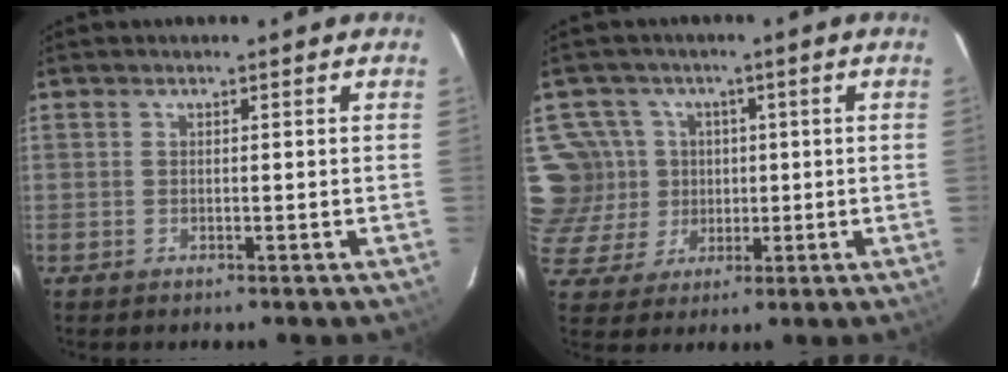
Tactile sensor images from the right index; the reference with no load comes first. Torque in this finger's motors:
{"motor_torque": [-0.03, 0.10, -0.11, -0.15]}